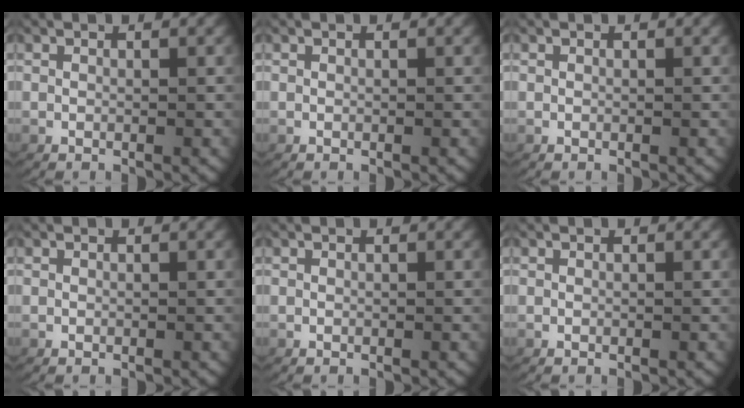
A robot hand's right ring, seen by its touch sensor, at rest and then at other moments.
{"total": 0.0}
{"total": 0.0}
{"total": 0.0}
{"total": 0.0}
{"total": 0.0}